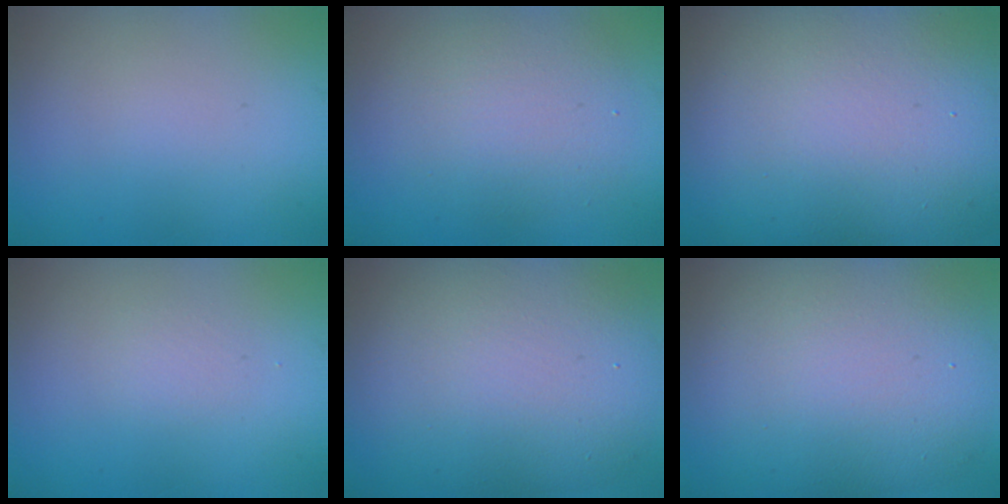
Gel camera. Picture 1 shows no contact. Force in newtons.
{"total": 4.4, "press": 4.4, "slide": 0.3}
{"total": 21.1, "press": 21.1, "slide": 1.4}
{"total": 0.8, "press": 0.8, "slide": 0.1}
{"total": 11.9, "press": 11.9, "slide": 1.0}
{"total": 12.9, "press": 12.9, "slide": 0.9}